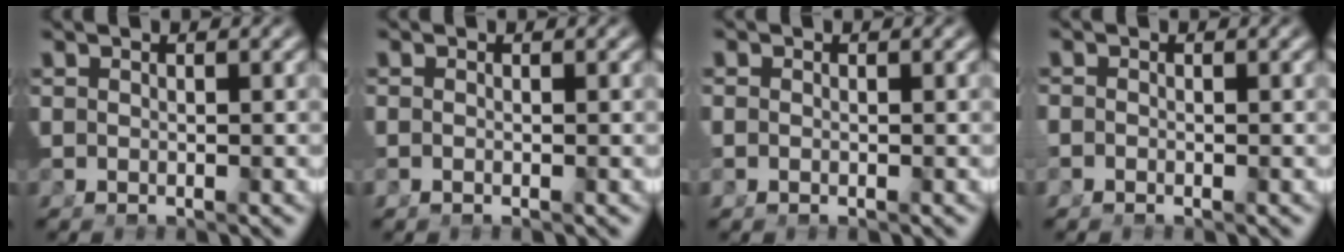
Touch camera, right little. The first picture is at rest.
{"total": 1.3, "force": [-0.5, 0.8, 0.9], "torque": [-0.027, -0.003, -0.012]}
{"total": 1.7, "force": [-0.6, 1.4, 0.8], "torque": [-0.032, -0.009, -0.010]}
{"total": 1.4, "force": [-0.8, 1.0, 0.6], "torque": [-0.025, -0.007, -0.016]}